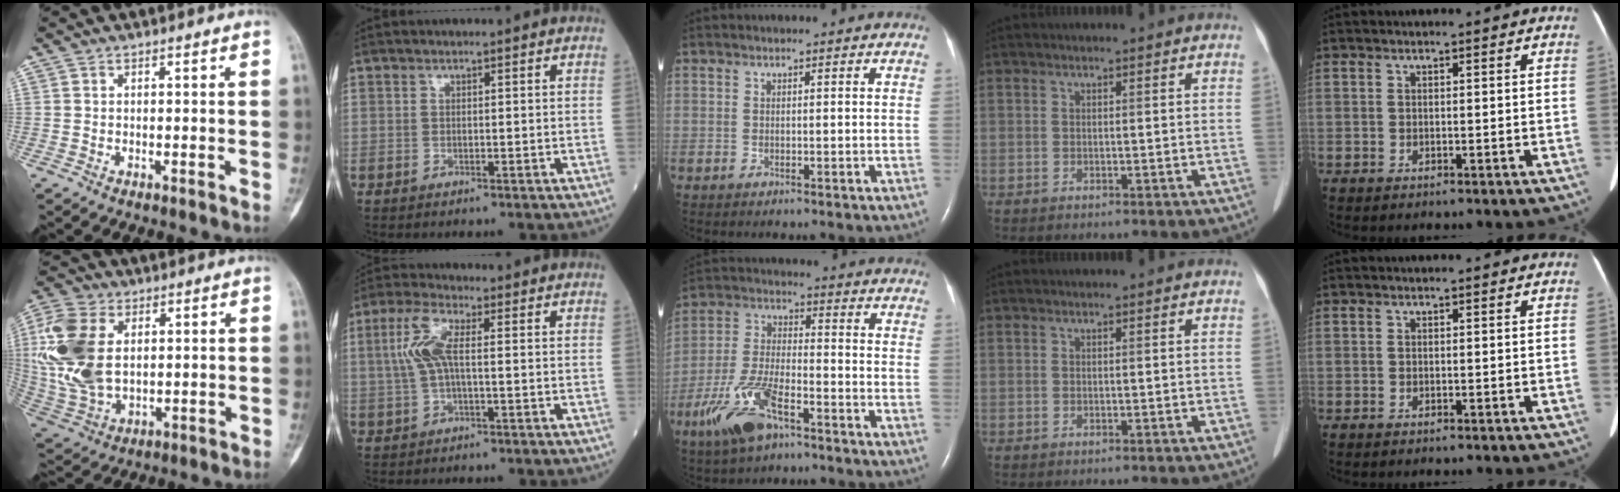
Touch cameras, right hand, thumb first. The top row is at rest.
{"thumb": {"total": 16.5, "force": [2.9, 10.3, 12.5], "torque": [-0.278, -0.005, 0.062]}, "index": {"total": 5.8, "force": [0.6, 1.4, 5.6], "torque": [-0.135, 0.015, 0.012]}, "middle": {"total": 11.2, "force": [-6.7, 3.5, 8.2], "torque": [-0.187, -0.006, -0.127]}}